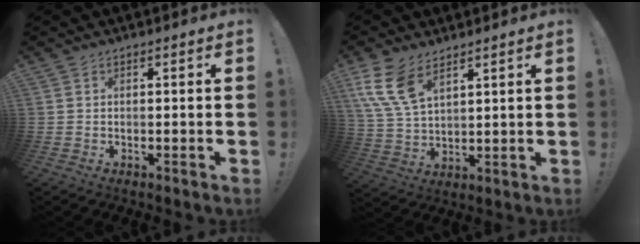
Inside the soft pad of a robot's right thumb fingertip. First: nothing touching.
{"total": 11.3, "force": [6.7, 5.9, 6.9], "torque": [-0.146, -0.026, 0.130]}